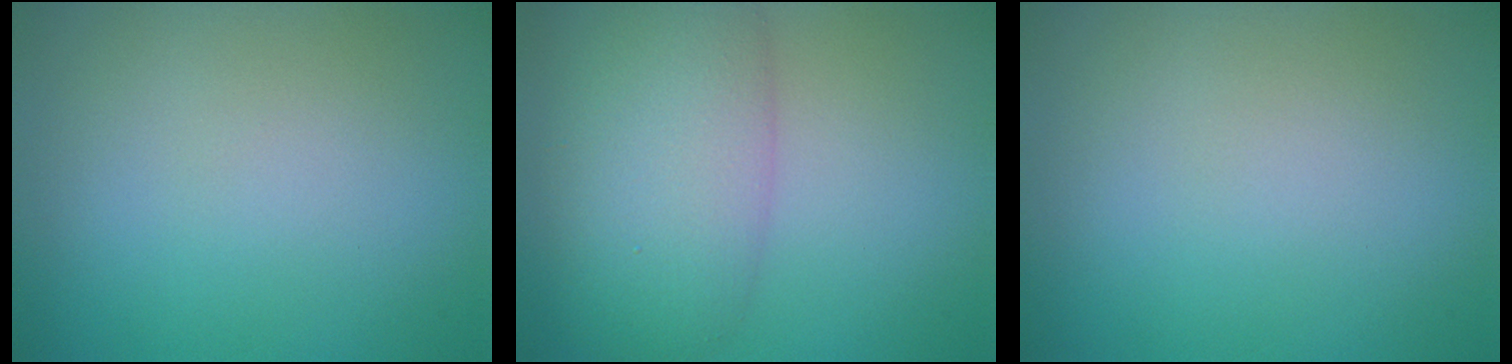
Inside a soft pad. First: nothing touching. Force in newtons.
{"total": 7.5, "press": 7.5, "slide": 0.4}
{"total": 0.0}